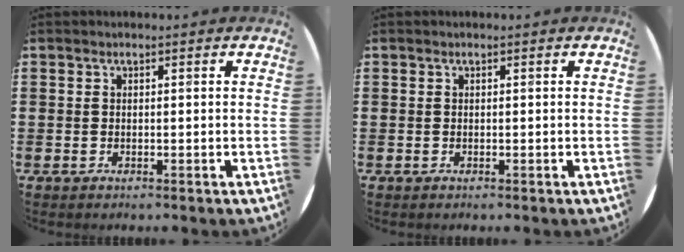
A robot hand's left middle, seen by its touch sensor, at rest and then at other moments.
{"total": 0.0}